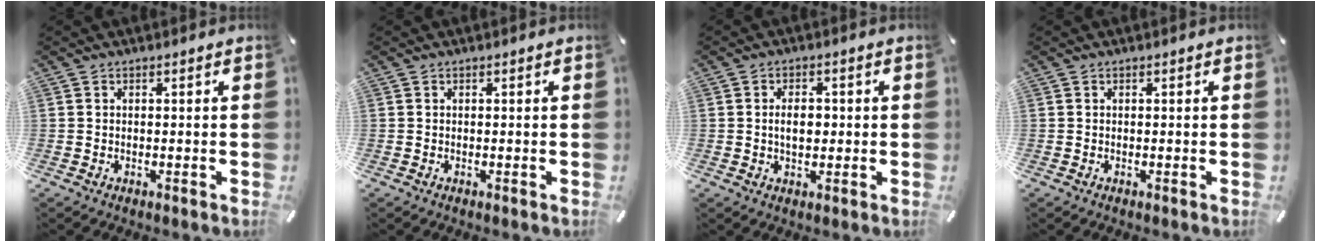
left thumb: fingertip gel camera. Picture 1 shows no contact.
{"total": 0.0}
{"total": 4.4, "force": [0.1, 2.8, 3.4], "torque": [-0.050, 0.002, -0.003]}
{"total": 0.0}